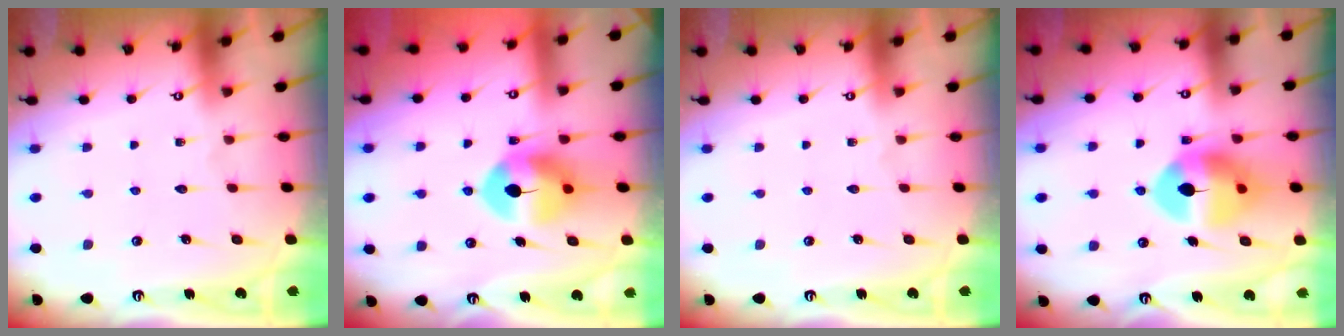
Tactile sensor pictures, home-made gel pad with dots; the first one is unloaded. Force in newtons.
{"total": 8.8, "press": 8.7, "slide": 1.2}
{"total": 0.0}
{"total": 11.3, "press": 11.2, "slide": 1.7}